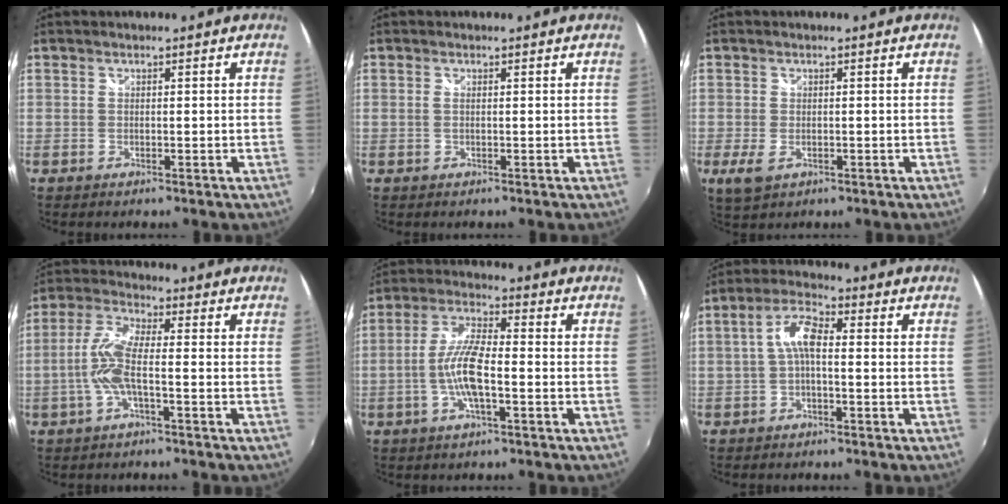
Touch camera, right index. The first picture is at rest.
{"total": 0.7, "force": [0.0, 0.1, 0.7], "torque": [-0.014, 0.001, -0.001]}
{"total": 3.8, "force": [-1.4, 2.2, 2.7], "torque": [-0.058, -0.013, -0.021]}
{"total": 8.1, "force": [-2.0, 1.5, 7.7], "torque": [-0.172, 0.006, -0.039]}
{"total": 9.1, "force": [-2.4, 2.1, 8.5], "torque": [-0.175, 0.003, -0.048]}
{"total": 5.5, "force": [-0.6, 1.9, 5.1], "torque": [-0.108, 0.018, -0.014]}